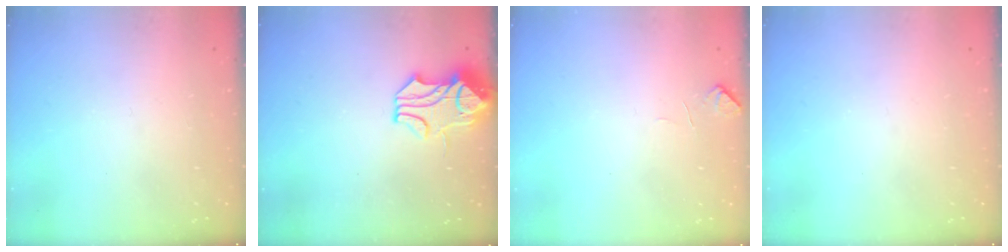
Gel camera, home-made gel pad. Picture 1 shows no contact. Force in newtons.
{"total": 1.6, "press": 0.9, "slide": 1.3}
{"total": 0.8, "press": 0.5, "slide": 0.6}
{"total": 0.0}